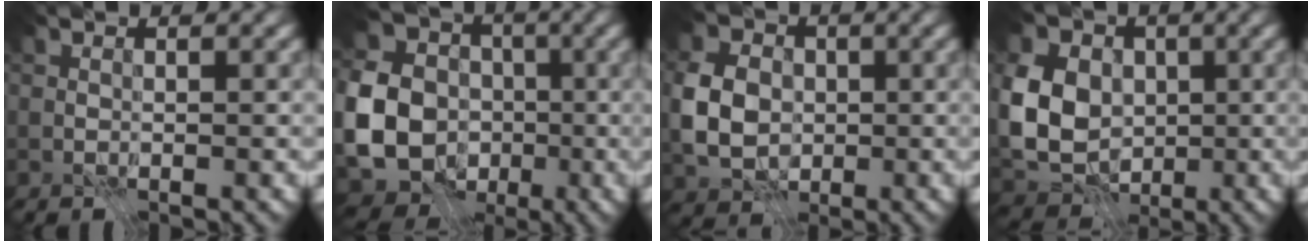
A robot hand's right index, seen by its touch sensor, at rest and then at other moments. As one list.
[{"total": 18.4, "force": [-4.6, 16.6, 6.5], "torque": [-0.190, -0.019, -0.096]}, {"total": 6.6, "force": [-0.7, 5.3, 4.0], "torque": [-0.095, 0.005, -0.023]}, {"total": 10.5, "force": [0.5, 8.2, 6.5], "torque": [-0.142, 0.000, -0.006]}]